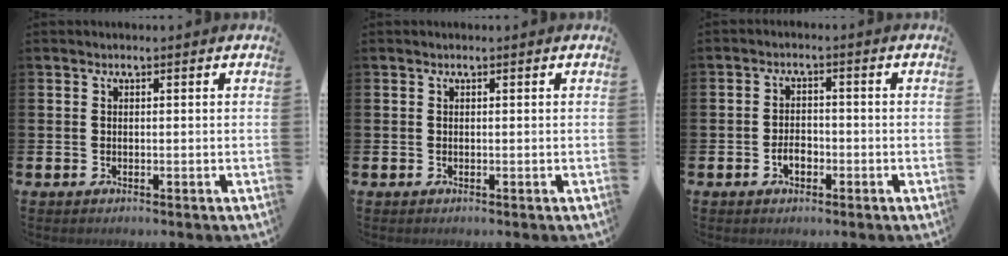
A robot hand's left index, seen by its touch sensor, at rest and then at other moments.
{"total": 0.0}
{"total": 2.5, "force": [-1.0, 1.6, 1.6], "torque": [-0.022, 0.000, -0.024]}